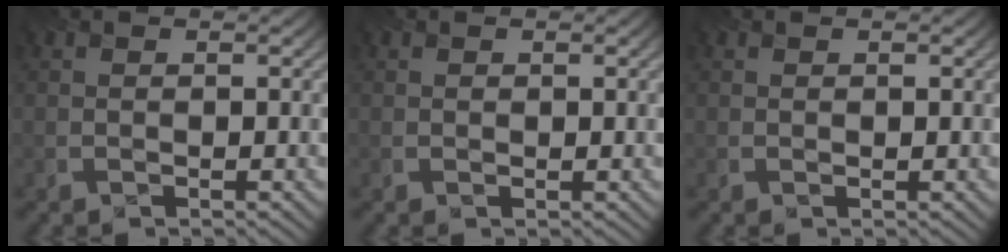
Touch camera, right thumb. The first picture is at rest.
{"total": 0.0}
{"total": 0.0}